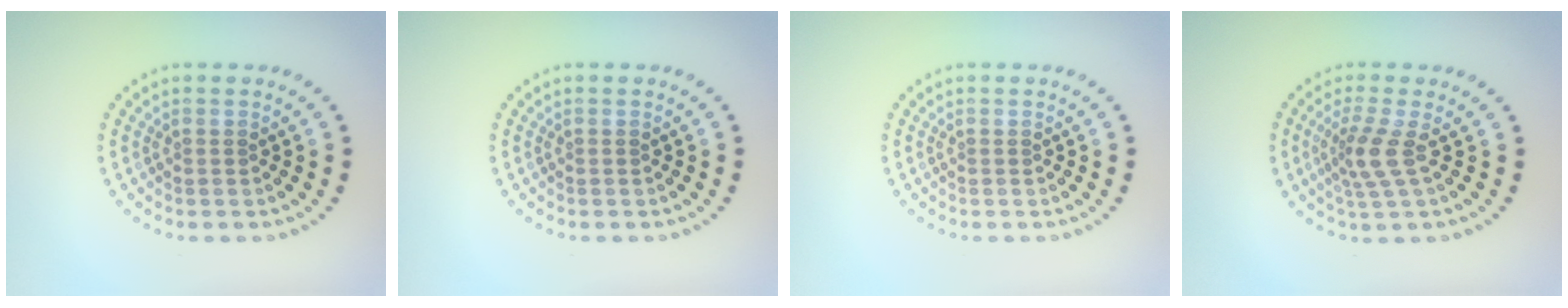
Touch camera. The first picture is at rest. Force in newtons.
{"total": 0.0}
{"total": 0.0}
{"total": 2.8, "press": 2.0, "slide": 1.9}